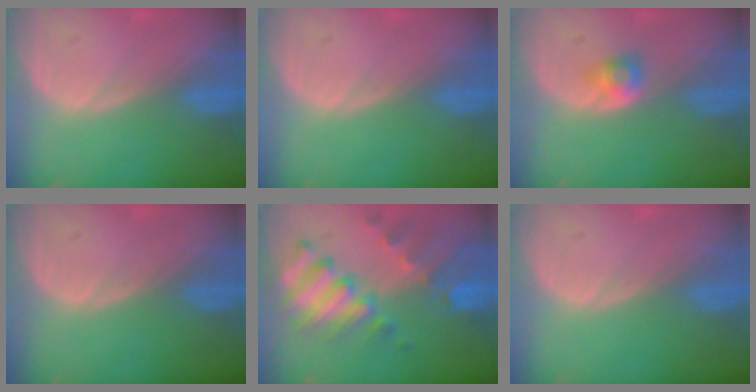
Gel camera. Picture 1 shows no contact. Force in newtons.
{"total": 0.0}
{"total": 2.7, "press": 2.4, "slide": 1.2}
{"total": 0.0}
{"total": 10.5, "press": 9.1, "slide": 5.3}
{"total": 0.0}